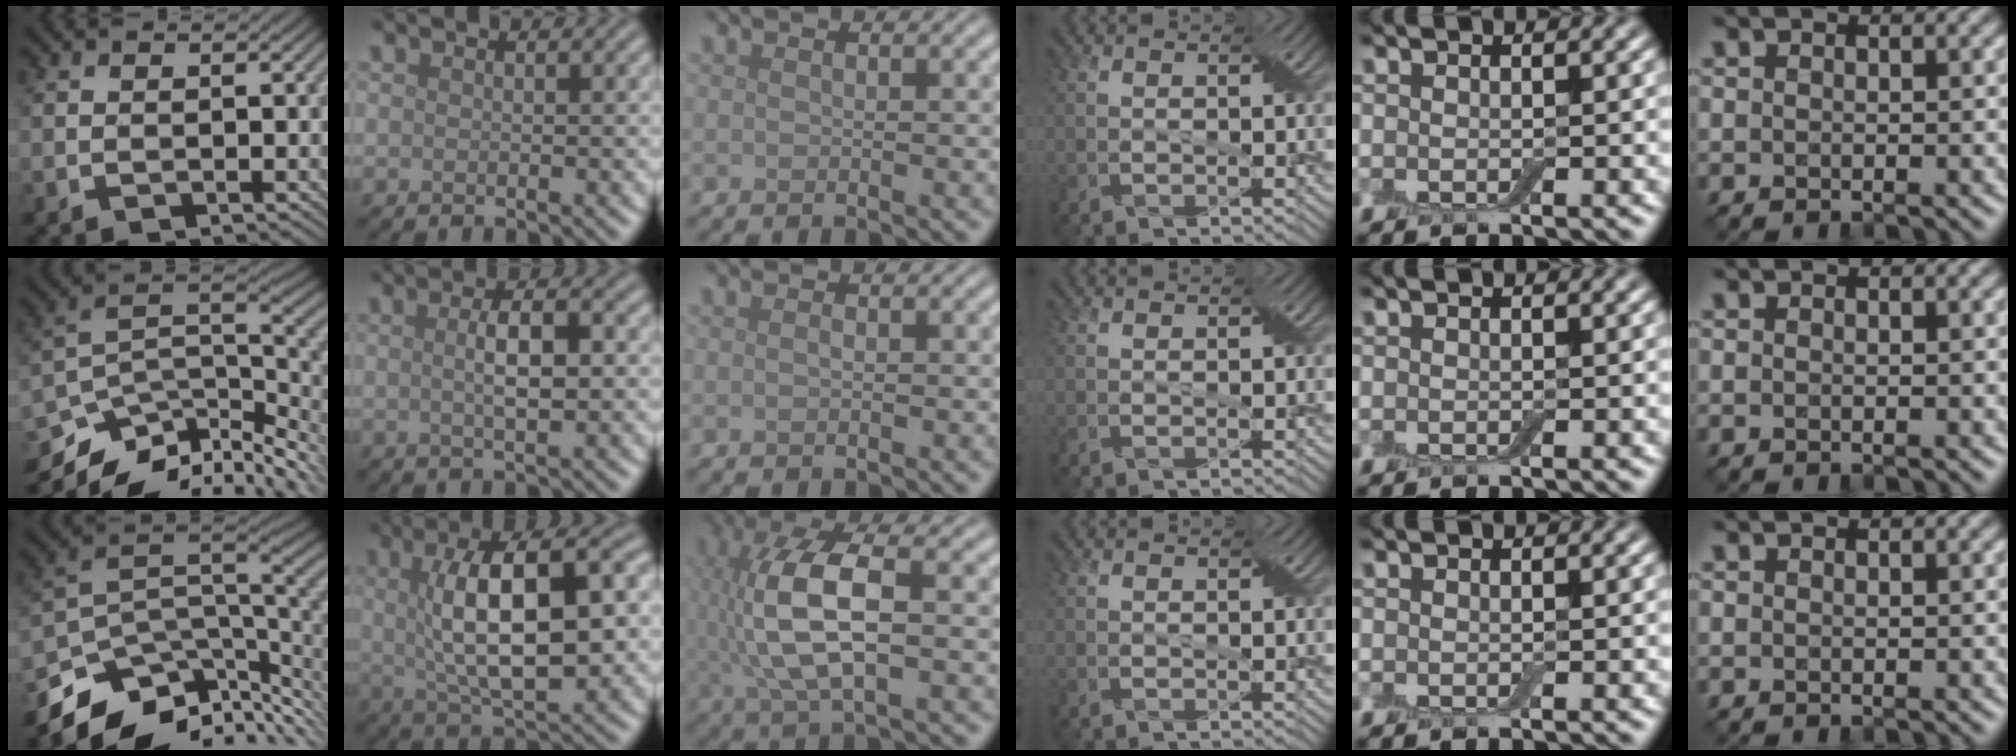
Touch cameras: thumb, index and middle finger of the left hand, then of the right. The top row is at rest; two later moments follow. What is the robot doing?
{"motion": "wrap", "object": "bandage"}